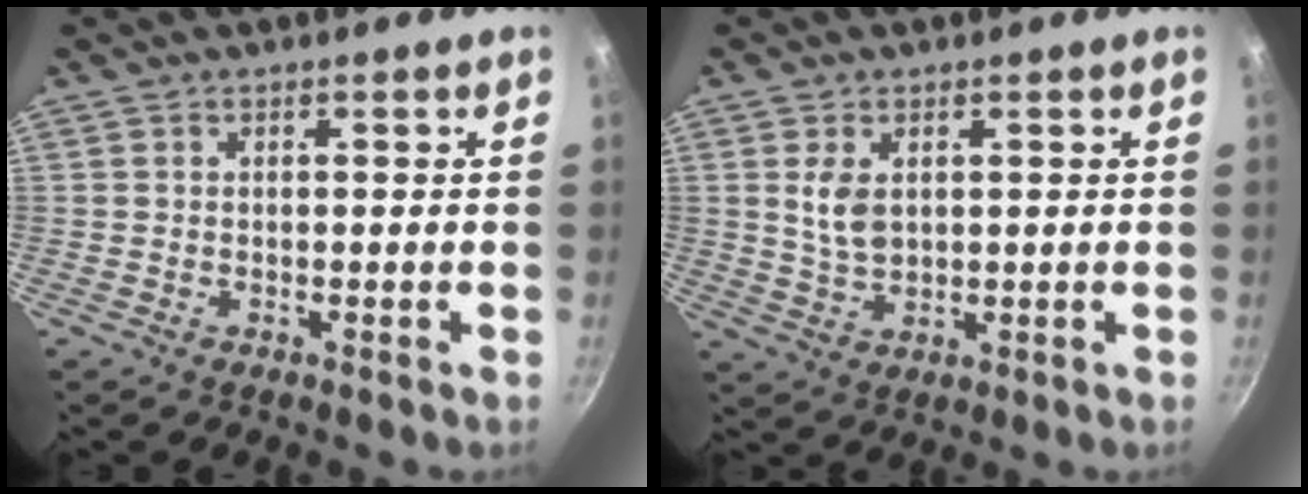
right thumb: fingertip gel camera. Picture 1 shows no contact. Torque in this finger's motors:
{"motor_torque": [-0.69, 0.54, 0.49, 0.08, 0.06]}